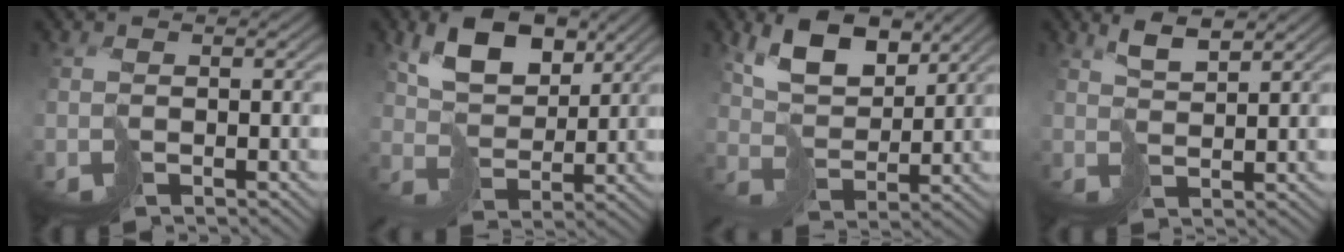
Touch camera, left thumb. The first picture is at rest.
{"total": 8.1, "force": [4.3, 4.6, 5.1], "torque": [-0.108, 0.001, 0.076]}
{"total": 8.3, "force": [4.9, 4.1, 5.3], "torque": [-0.116, 0.002, 0.094]}
{"total": 3.6, "force": [2.6, 0.8, 2.4], "torque": [-0.055, 0.004, 0.053]}